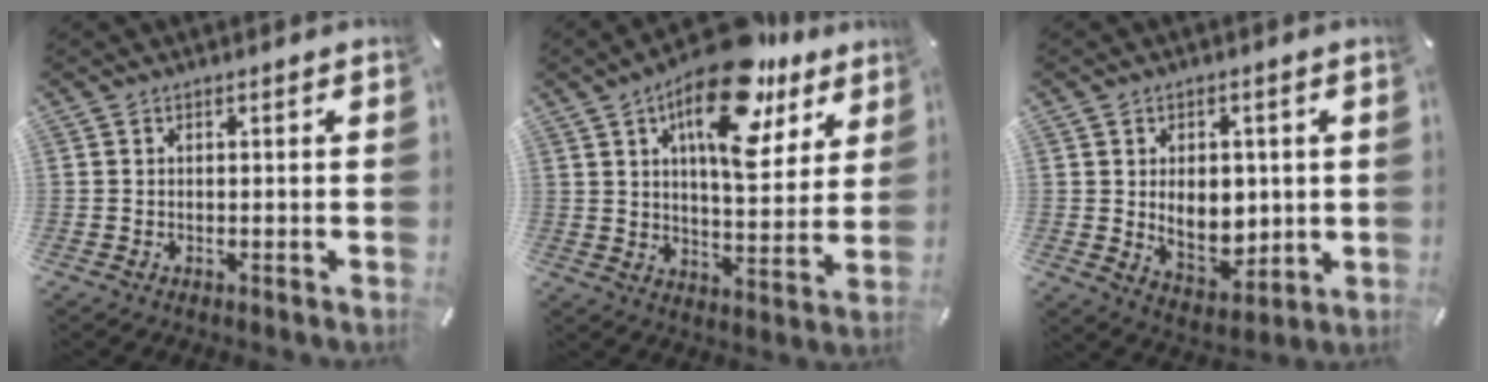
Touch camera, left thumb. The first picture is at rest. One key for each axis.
{"total": 19.3, "fx": 11.5, "fy": 8.2, "fz": 13.1, "tx": -0.199, "ty": -0.063, "tz": 0.189}
{"total": 9.0, "fx": 0.6, "fy": 6.5, "fz": 6.1, "tx": -0.083, "ty": -0.008, "tz": 0.009}